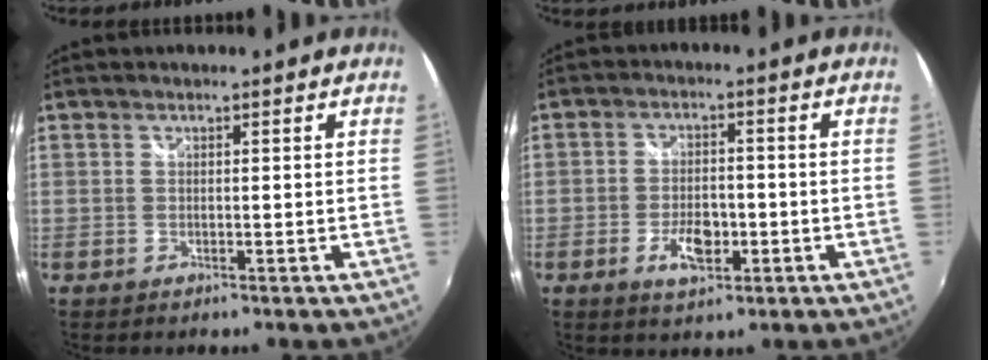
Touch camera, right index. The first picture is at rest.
{"total": 6.5, "force": [-2.4, 3.4, 5.0], "torque": [-0.102, -0.005, -0.038]}